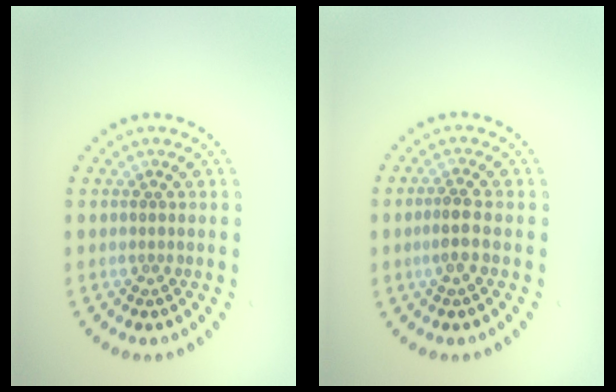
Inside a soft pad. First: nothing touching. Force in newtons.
{"total": 1.9, "press": 1.7, "slide": 0.8}